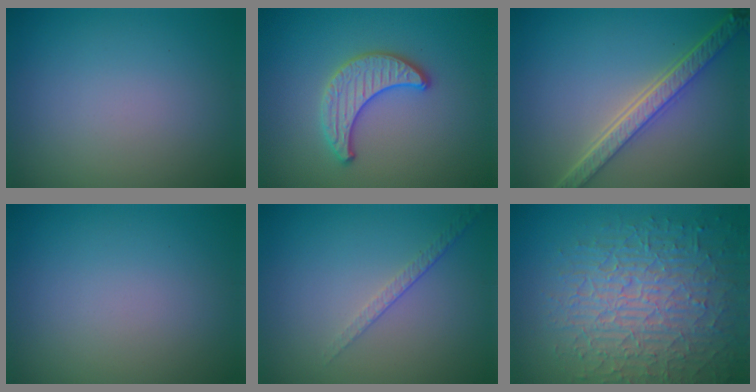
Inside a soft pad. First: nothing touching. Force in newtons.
{"total": 3.2, "press": 3.1, "slide": 0.4}
{"total": 5.3, "press": 4.0, "slide": 3.5}
{"total": 0.0}
{"total": 1.4, "press": 0.8, "slide": 1.1}
{"total": 8.8, "press": 6.2, "slide": 6.2}